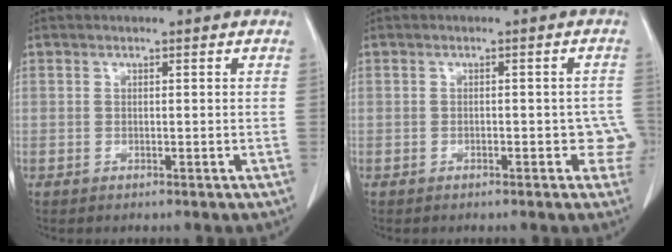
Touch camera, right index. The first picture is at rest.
{"total": 4.2, "force": [-1.2, 2.1, 3.4], "torque": [-0.018, 0.013, -0.013]}